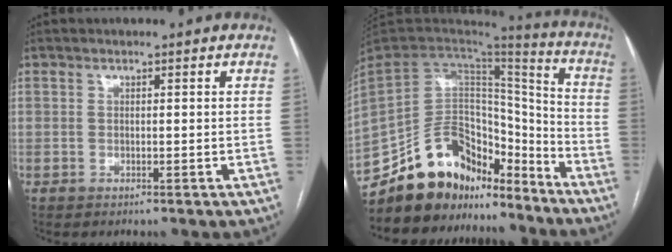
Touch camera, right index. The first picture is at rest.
{"total": 18.4, "force": [-14.9, 9.1, 5.8], "torque": [-0.106, 0.066, -0.249]}